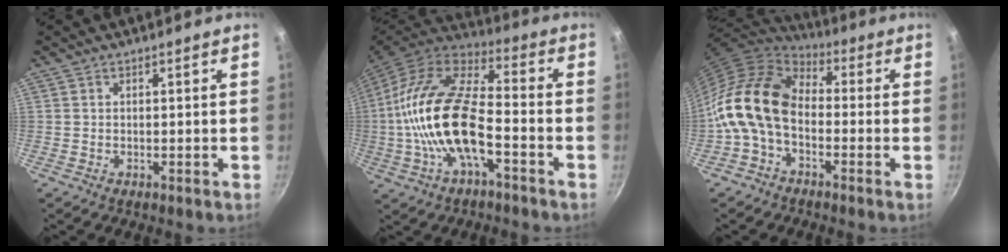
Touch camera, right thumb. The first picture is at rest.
{"total": 20.5, "force": [-4.5, 9.1, 17.8], "torque": [-0.336, 0.037, -0.099]}
{"total": 14.5, "force": [-2.4, 9.5, 10.7], "torque": [-0.179, 0.036, -0.069]}